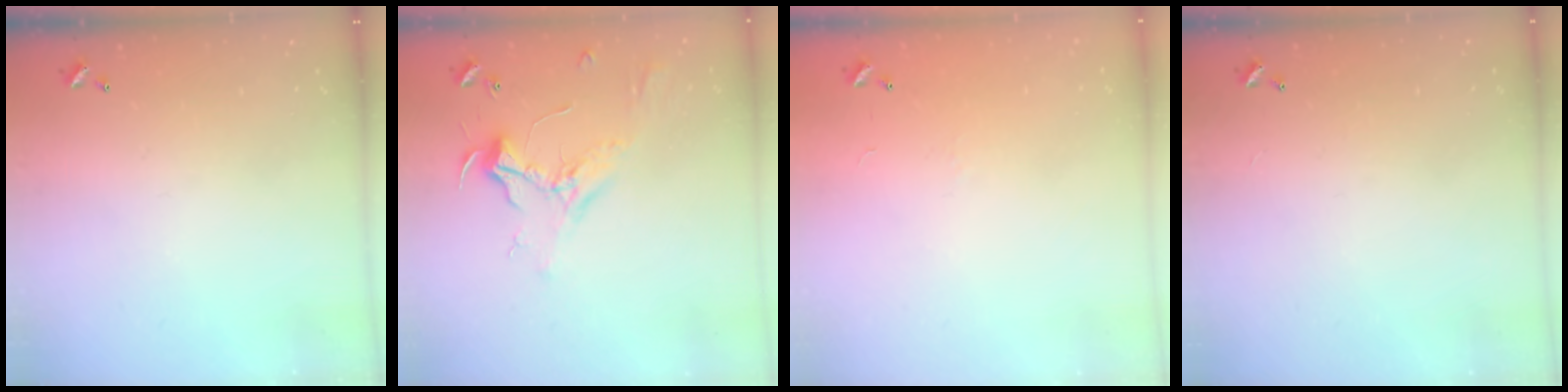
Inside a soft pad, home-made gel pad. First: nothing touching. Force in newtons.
{"total": 2.4, "press": 2.3, "slide": 0.8}
{"total": 6.9, "press": 6.9, "slide": 0.9}
{"total": 2.6, "press": 2.6, "slide": 0.3}